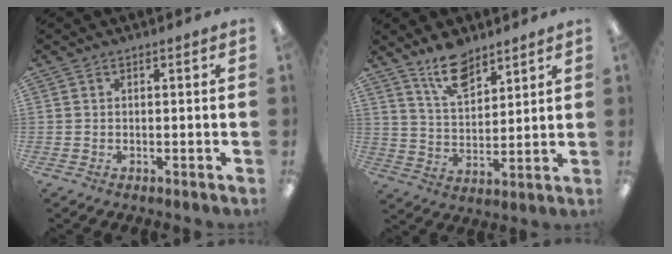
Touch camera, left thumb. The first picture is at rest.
{"total": 10.9, "force": [8.0, 5.0, 5.5], "torque": [-0.097, -0.036, 0.146]}